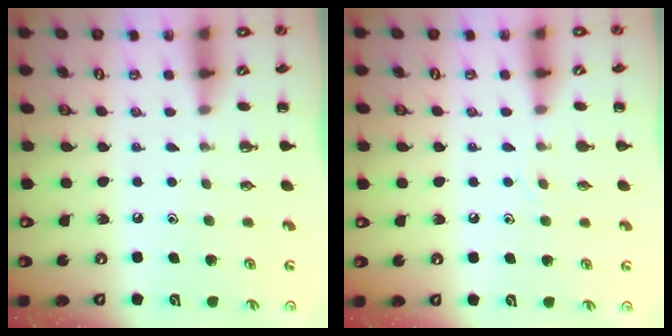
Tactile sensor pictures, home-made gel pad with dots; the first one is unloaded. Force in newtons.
{"total": 6.2, "press": 6.0, "slide": 1.2}